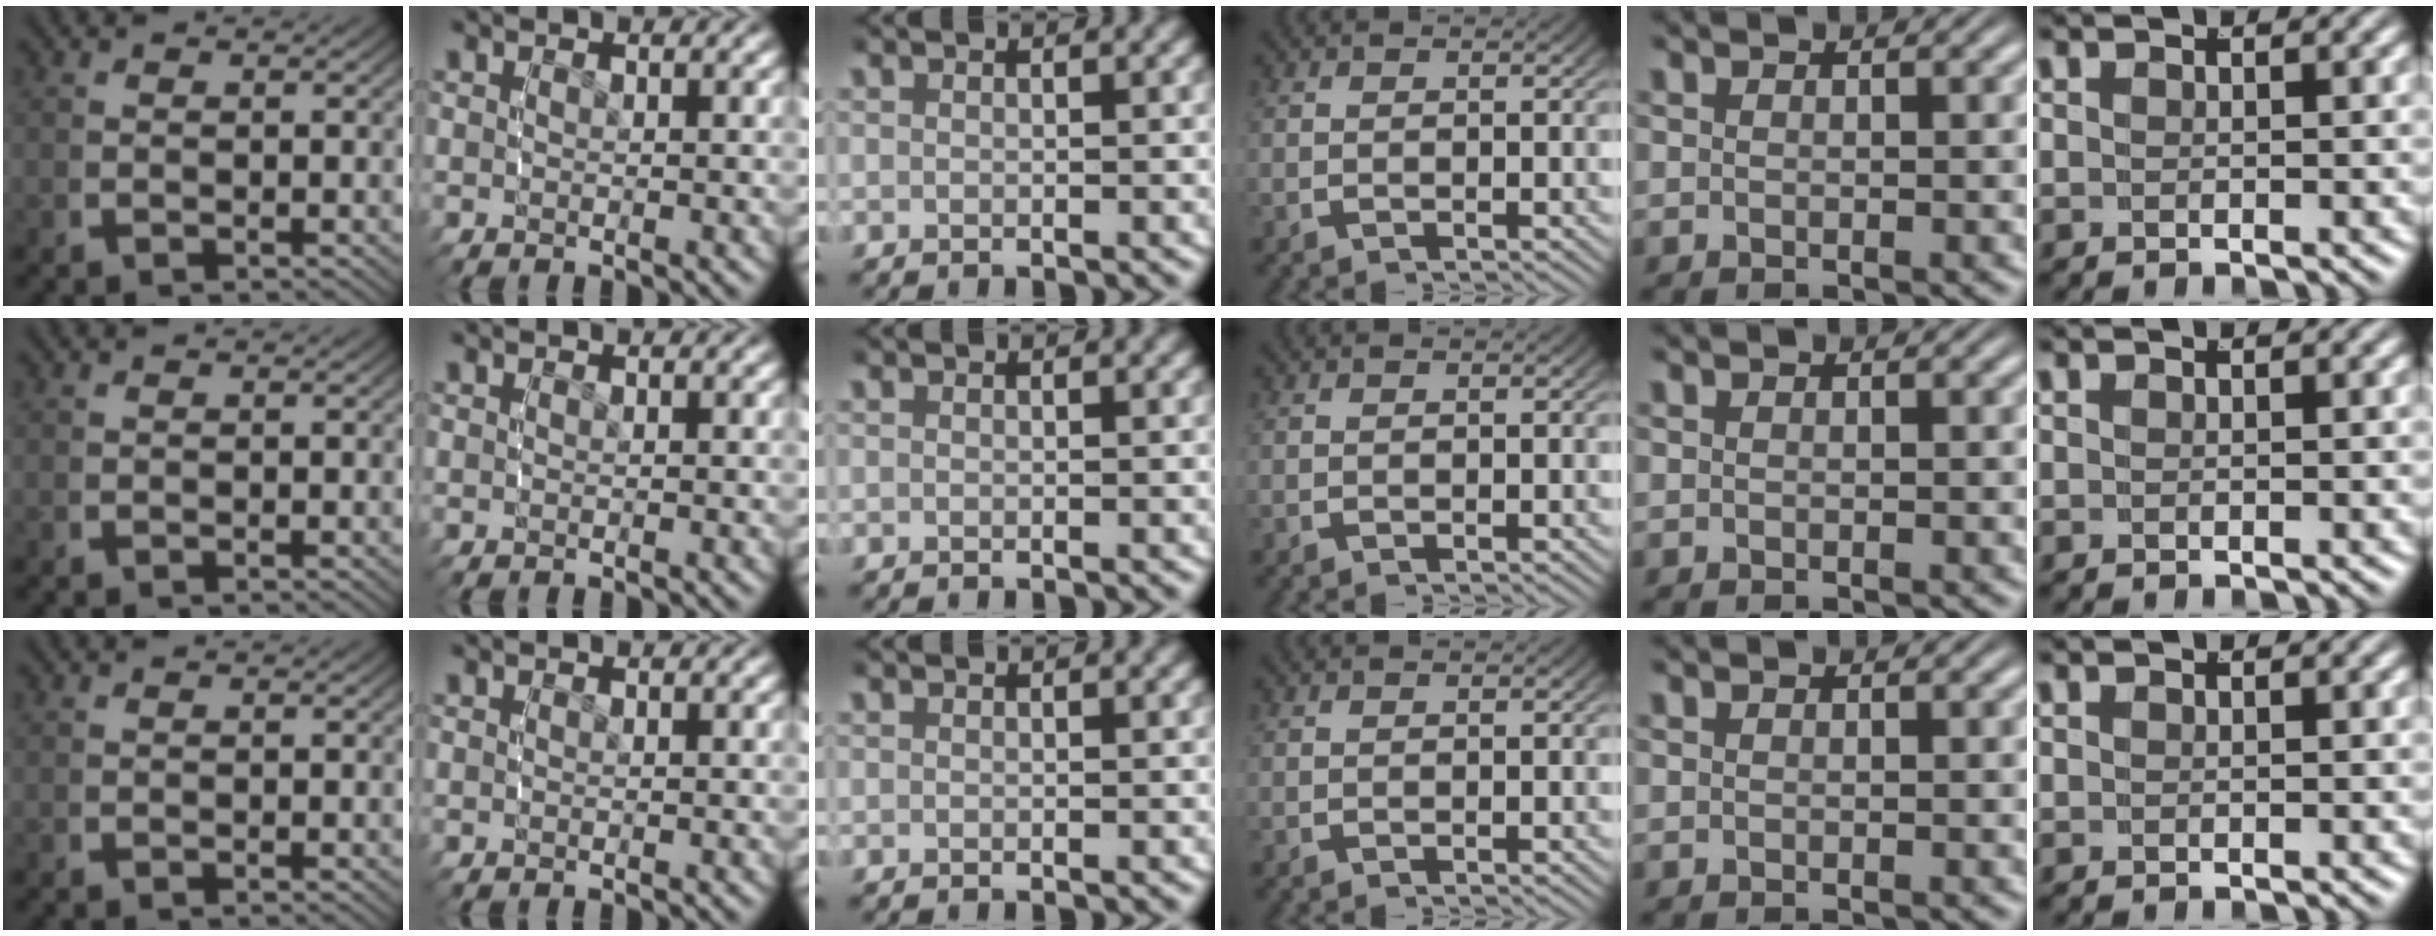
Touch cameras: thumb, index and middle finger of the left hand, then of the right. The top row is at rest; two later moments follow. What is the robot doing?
{"motion": "reach", "object": "button"}